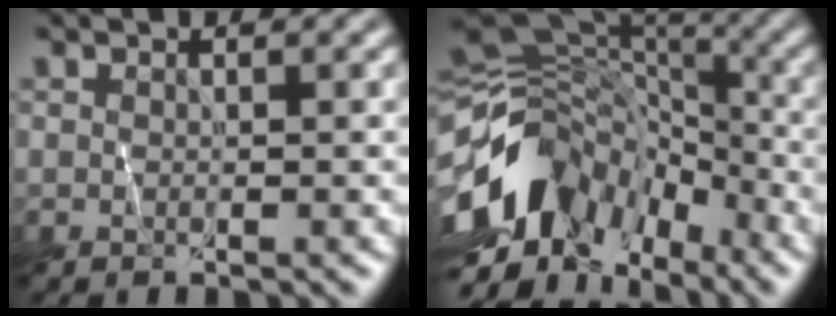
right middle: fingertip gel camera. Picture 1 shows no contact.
{"total": 11.8, "force": [-5.2, 7.8, 7.2], "torque": [-0.147, 0.017, -0.104]}